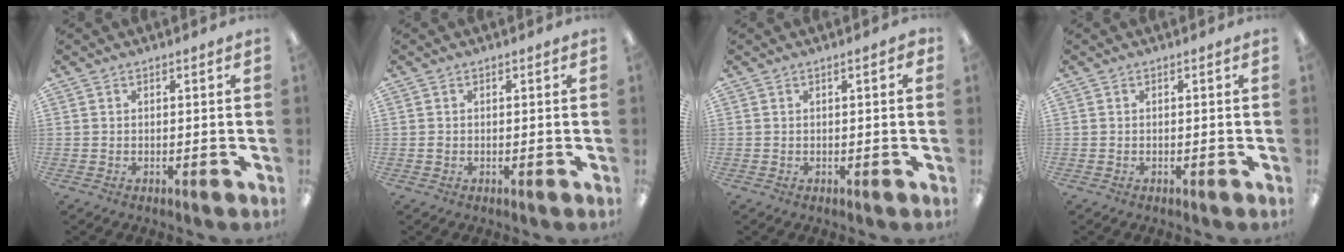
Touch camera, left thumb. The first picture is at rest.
{"total": 0.7, "force": [0.1, 0.7, 0.2], "torque": [-0.003, 0.005, 0.000]}
{"total": 1.7, "force": [0.7, 0.5, 1.5], "torque": [-0.023, 0.000, 0.009]}
{"total": 0.0}